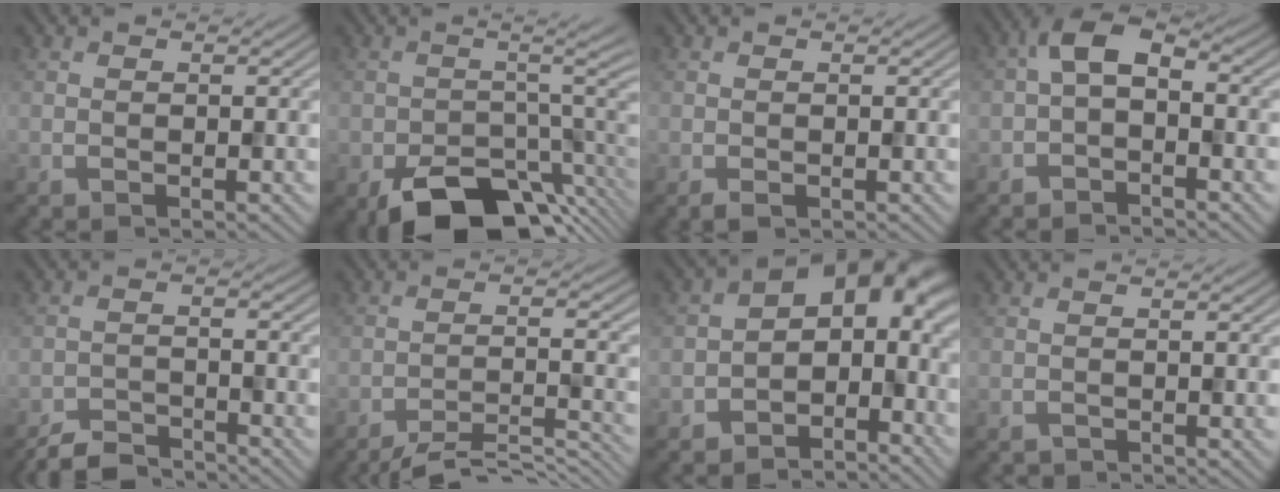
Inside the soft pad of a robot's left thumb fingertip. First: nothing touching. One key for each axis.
{"total": 10.4, "fx": -5.7, "fy": 4.8, "fz": 7.3, "tx": -0.113, "ty": -0.036, "tz": -0.080}
{"total": 1.1, "fx": -0.6, "fy": 0.6, "fz": 0.6, "tx": -0.016, "ty": -0.005, "tz": -0.013}
{"total": 4.4, "fx": -1.1, "fy": 2.6, "fz": 3.4, "tx": -0.062, "ty": 0.014, "tz": -0.034}
{"total": 4.8, "fx": -4.5, "fy": 1.1, "fz": 1.4, "tx": -0.025, "ty": -0.003, "tz": -0.089}
{"total": 7.2, "fx": -5.9, "fy": 1.1, "fz": 4.0, "tx": -0.076, "ty": 0.004, "tz": -0.087}
{"total": 11.0, "fx": -2.9, "fy": 7.0, "fz": 8.0, "tx": -0.087, "ty": 0.000, "tz": -0.064}
{"total": 0.8, "fx": -0.7, "fy": 0.1, "fz": -0.1, "tx": 0.000, "ty": -0.003, "tz": -0.017}